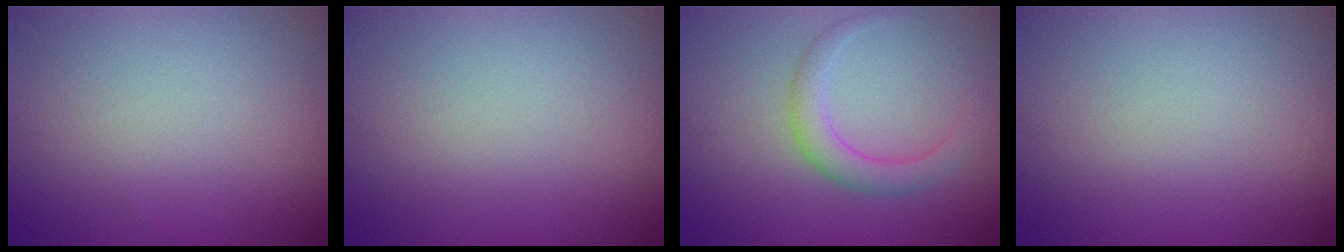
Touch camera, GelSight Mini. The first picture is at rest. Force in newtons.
{"total": 0.0}
{"total": 2.8, "press": 2.8, "slide": 0.2}
{"total": 0.0}